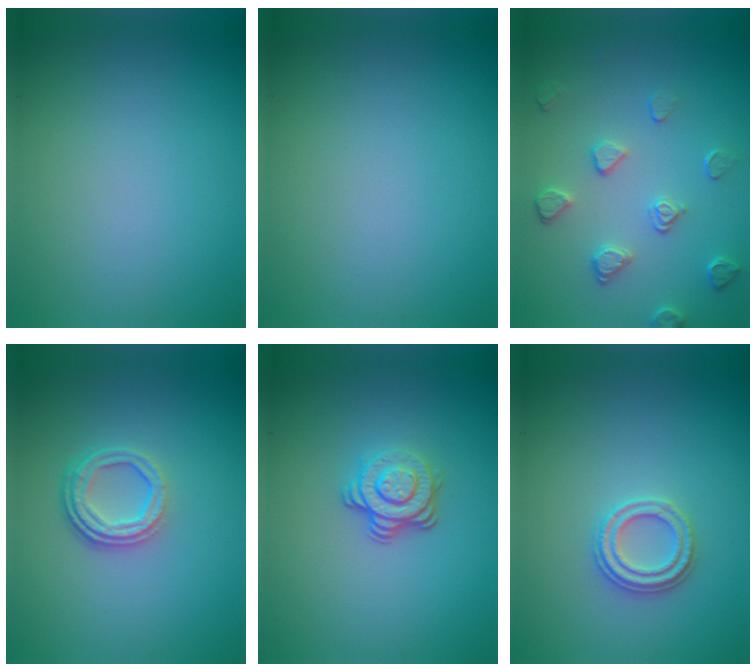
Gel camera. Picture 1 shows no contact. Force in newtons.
{"total": 0.0}
{"total": 2.4, "press": 1.9, "slide": 1.4}
{"total": 3.4, "press": 2.6, "slide": 2.3}
{"total": 3.5, "press": 2.5, "slide": 2.4}
{"total": 2.4, "press": 2.3, "slide": 0.6}